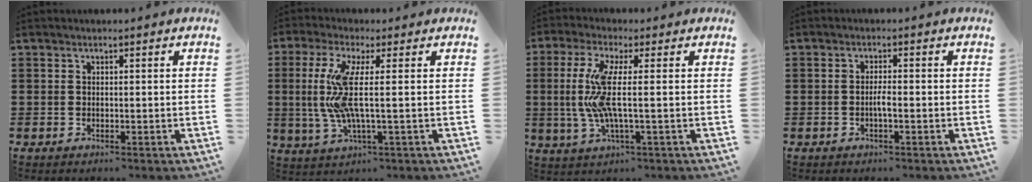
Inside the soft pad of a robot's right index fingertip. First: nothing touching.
{"total": 8.8, "force": [0.5, 0.9, 8.8], "torque": [-0.205, -0.026, -0.002]}
{"total": 8.4, "force": [0.0, 1.1, 8.3], "torque": [-0.194, -0.023, -0.012]}
{"total": 1.9, "force": [-0.6, 0.2, 1.8], "torque": [-0.041, -0.002, -0.014]}